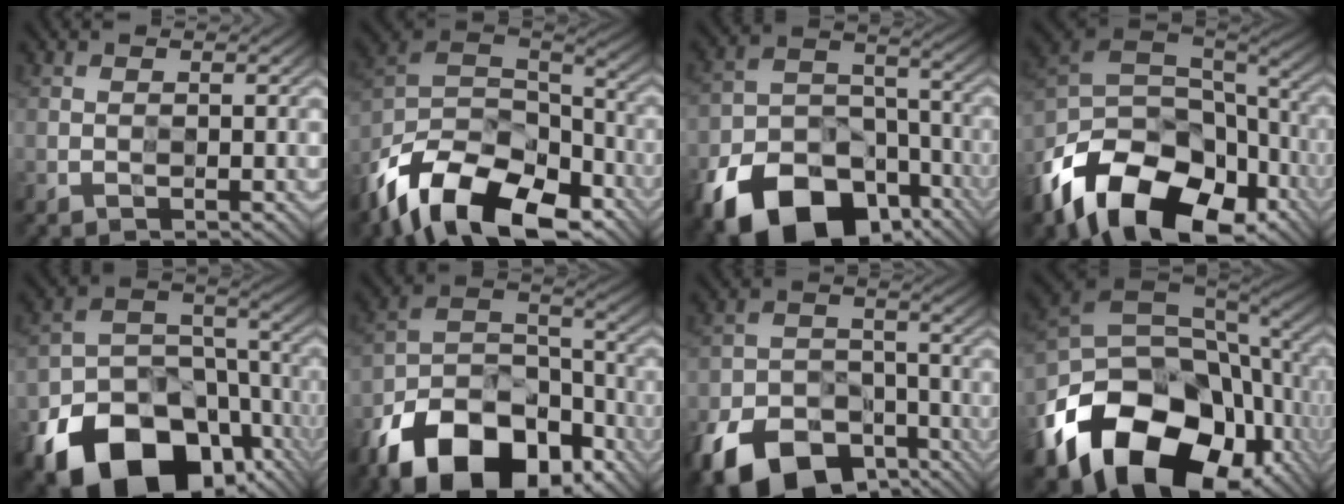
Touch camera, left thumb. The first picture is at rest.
{"total": 17.1, "force": [-12.1, 8.5, 8.5], "torque": [-0.209, -0.039, -0.200]}
{"total": 14.5, "force": [-10.0, 8.5, 6.3], "torque": [-0.130, -0.032, -0.180]}
{"total": 17.6, "force": [-11.0, 10.4, 8.9], "torque": [-0.215, -0.044, -0.175]}
{"total": 18.4, "force": [-11.8, 11.7, 7.8], "torque": [-0.162, -0.048, -0.184]}
{"total": 15.1, "force": [-10.8, 7.8, 7.0], "torque": [-0.143, -0.021, -0.196]}
{"total": 10.5, "force": [-7.7, 5.9, 3.8], "torque": [-0.073, -0.014, -0.149]}
{"total": 19.7, "force": [-8.8, 13.7, 11.0], "torque": [-0.274, -0.054, -0.127]}